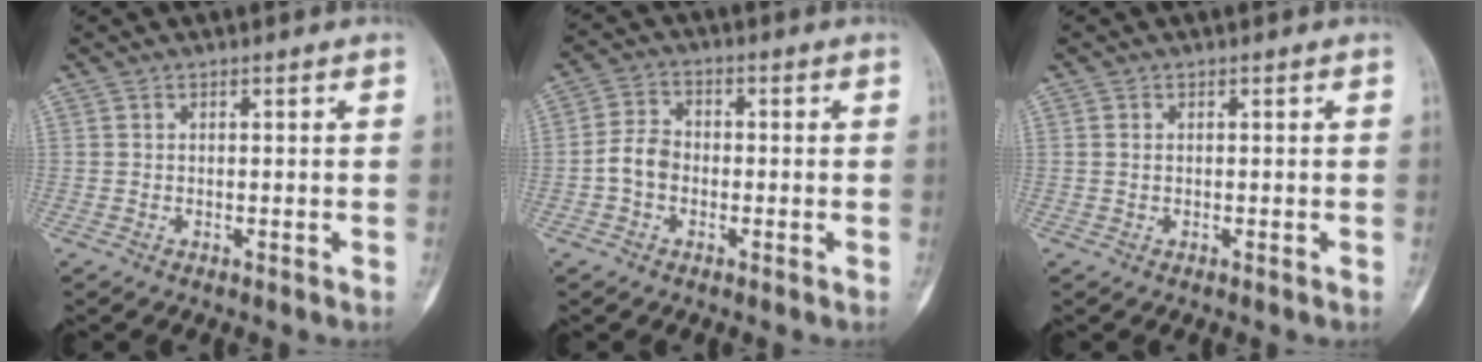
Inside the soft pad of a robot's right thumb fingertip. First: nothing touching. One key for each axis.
{"total": 5.2, "fx": -1.3, "fy": 3.9, "fz": 3.1, "tx": -0.052, "ty": 0.018, "tz": -0.034}
{"total": 0.6, "fx": 0.0, "fy": 0.4, "fz": 0.4, "tx": -0.007, "ty": 0.001, "tz": 0.001}